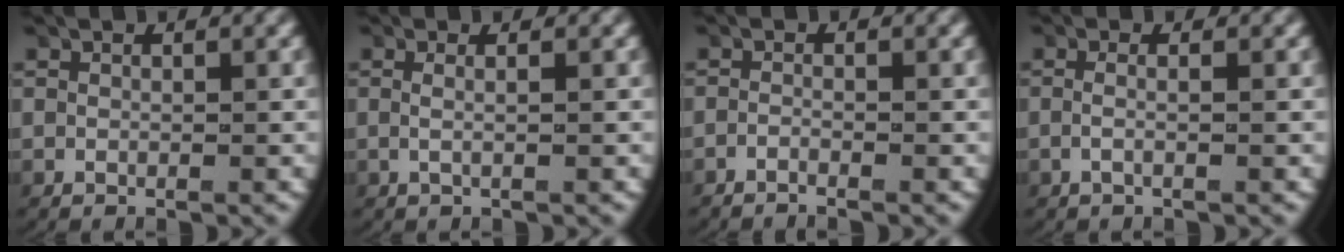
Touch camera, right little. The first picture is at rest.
{"total": 1.3, "force": [-0.2, -0.2, 1.3], "torque": [-0.036, -0.006, -0.001]}
{"total": 1.9, "force": [-1.9, 0.2, 0.4], "torque": [-0.022, -0.008, -0.031]}
{"total": 1.5, "force": [-0.8, -0.2, 1.3], "torque": [-0.041, -0.009, -0.009]}